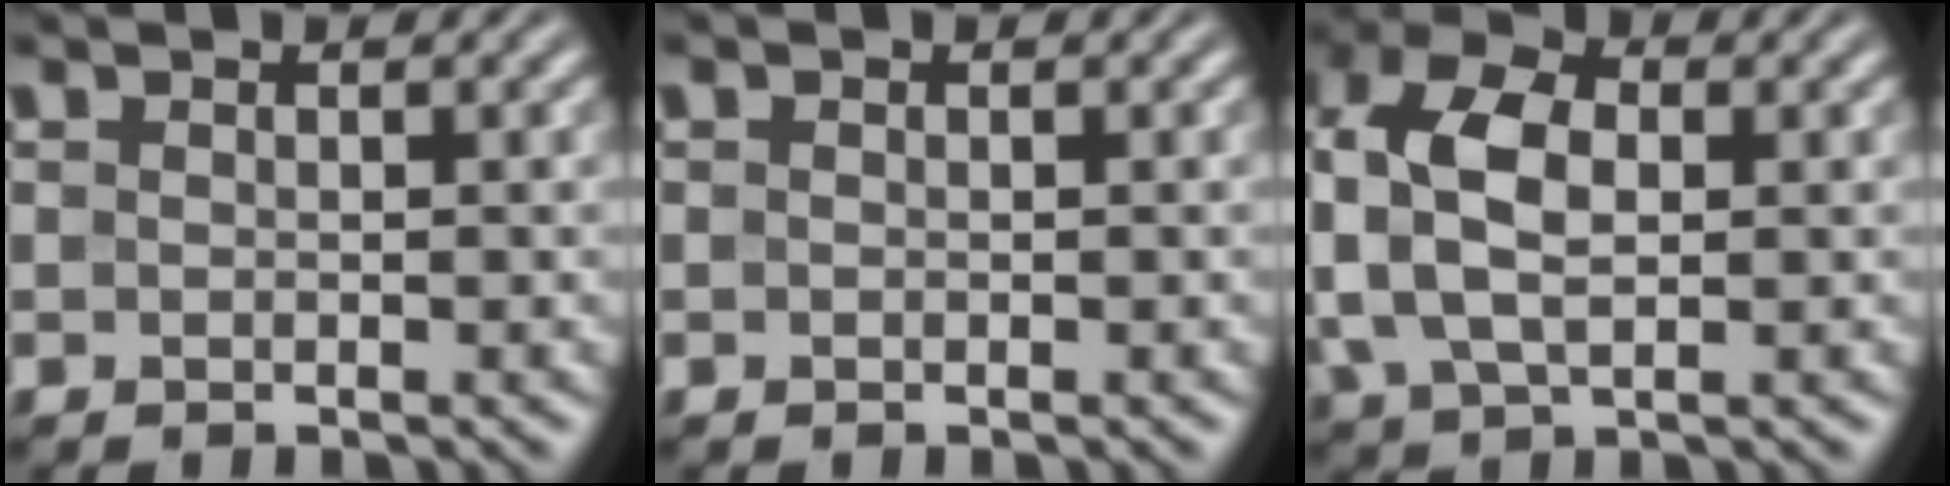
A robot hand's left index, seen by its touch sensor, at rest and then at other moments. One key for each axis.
{"total": 0.0}
{"total": 8.6, "fx": 1.2, "fy": 5.2, "fz": 6.7, "tx": -0.153, "ty": 0.011, "tz": 0.011}